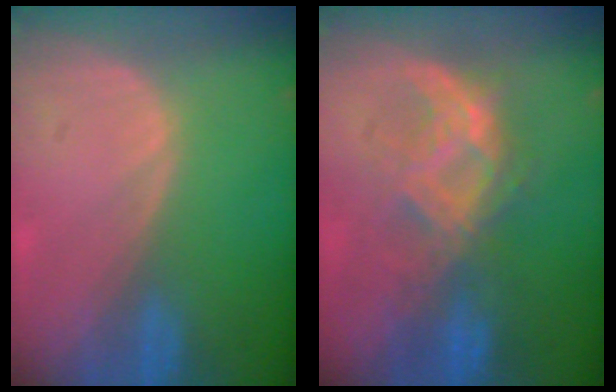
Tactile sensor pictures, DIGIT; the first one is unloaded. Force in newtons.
{"total": 7.4, "press": 7.4, "slide": 0.2}